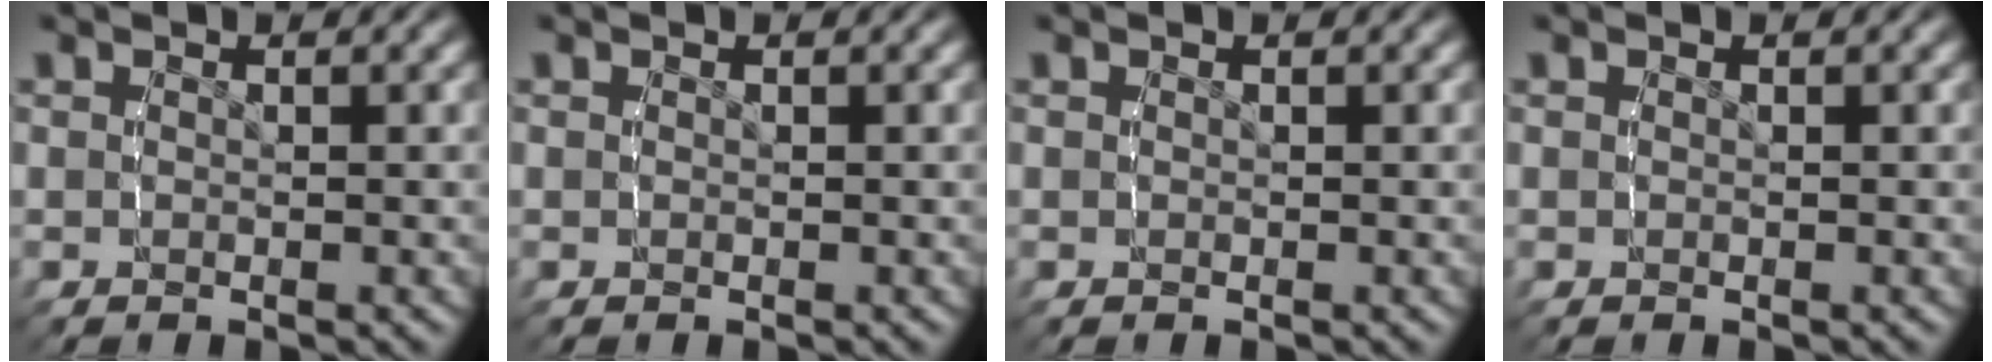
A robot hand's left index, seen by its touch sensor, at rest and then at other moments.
{"total": 0.0}
{"total": 0.0}
{"total": 0.0}